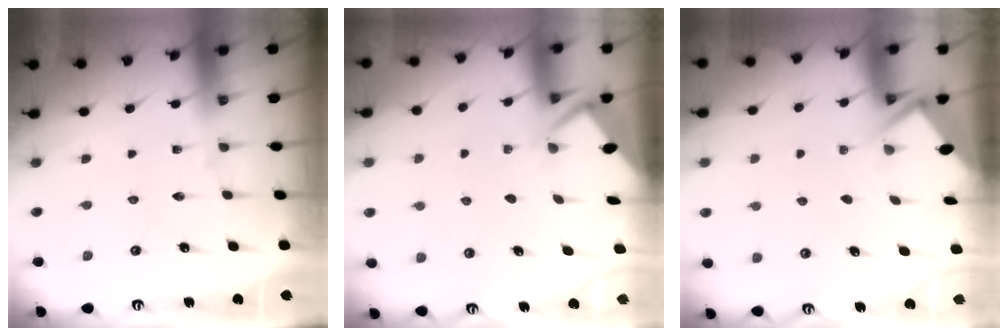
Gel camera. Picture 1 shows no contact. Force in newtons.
{"total": 2.8, "press": 2.8, "slide": 0.4}
{"total": 2.9, "press": 2.8, "slide": 0.3}